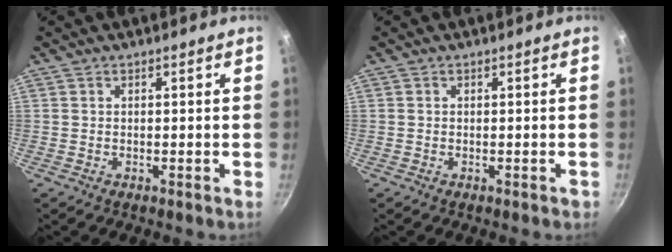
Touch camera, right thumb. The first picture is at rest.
{"total": 0.6, "force": [-0.2, 0.5, 0.4], "torque": [-0.001, 0.003, -0.003]}